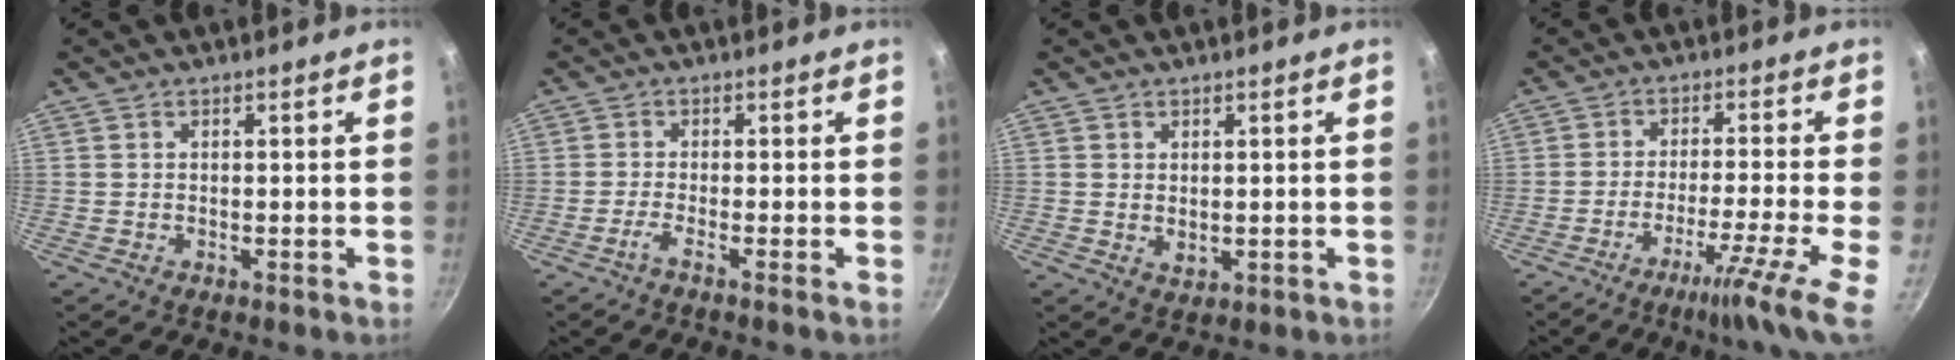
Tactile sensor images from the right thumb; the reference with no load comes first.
{"total": 2.0, "force": [-1.2, -0.5, 1.5], "torque": [-0.043, 0.004, -0.030]}
{"total": 2.1, "force": [0.6, 1.5, 1.4], "torque": [-0.018, -0.011, 0.012]}
{"total": 9.8, "force": [-5.3, -0.7, 8.3], "torque": [-0.129, 0.021, -0.089]}